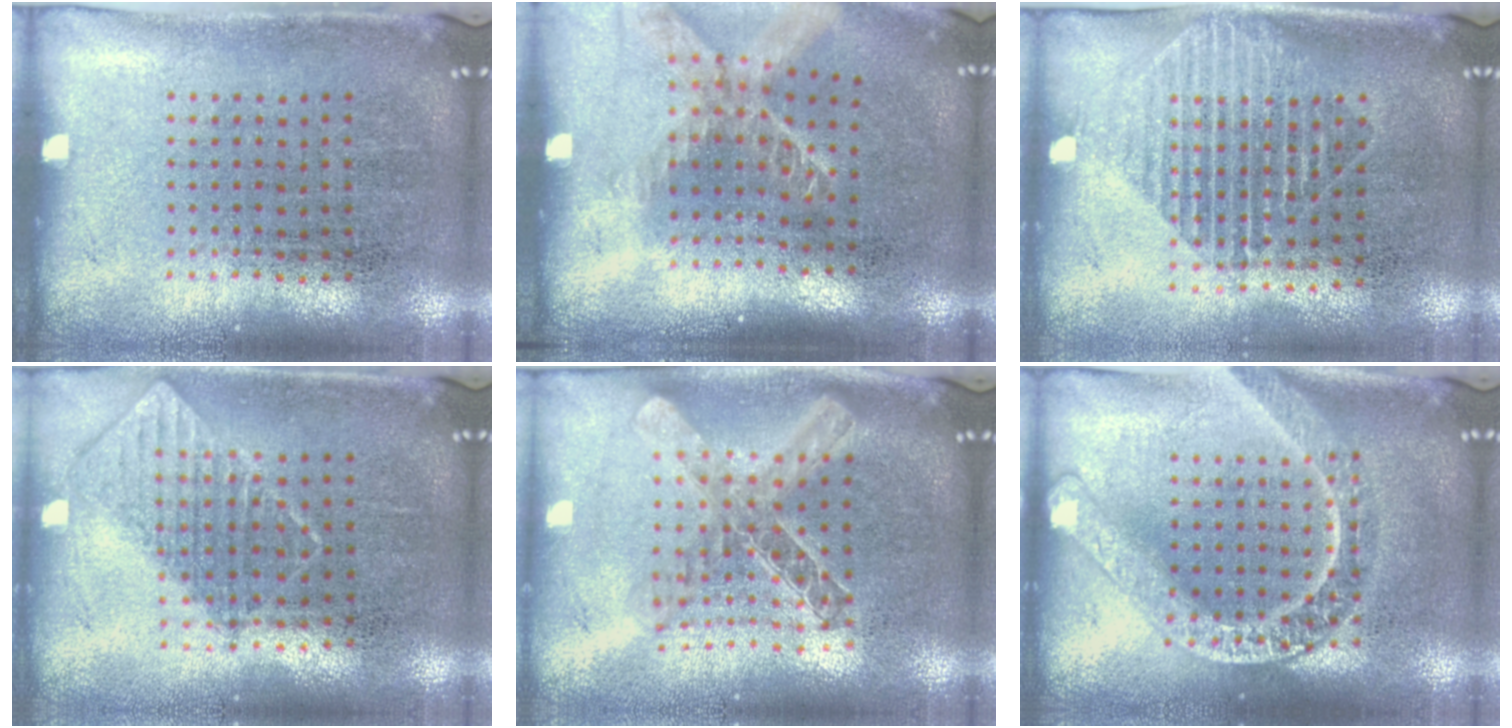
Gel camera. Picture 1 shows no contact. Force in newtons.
{"total": 1.7, "press": 1.3, "slide": 1.1}
{"total": 1.5, "press": 1.3, "slide": 0.8}
{"total": 0.7, "press": 0.7, "slide": 0.1}
{"total": 2.0, "press": 1.7, "slide": 1.1}
{"total": 3.5, "press": 3.4, "slide": 0.5}